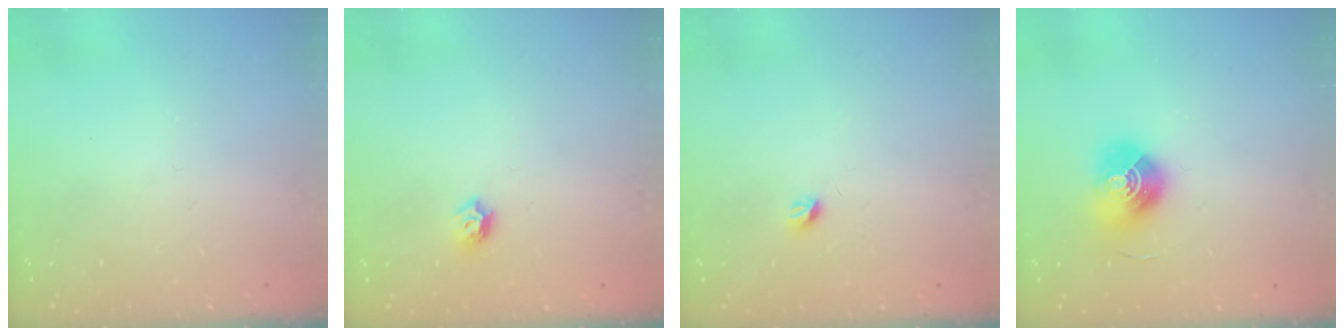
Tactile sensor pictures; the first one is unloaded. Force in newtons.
{"total": 4.7, "press": 4.7, "slide": 0.7}
{"total": 3.6, "press": 3.5, "slide": 0.6}
{"total": 10.4, "press": 10.4, "slide": 0.3}